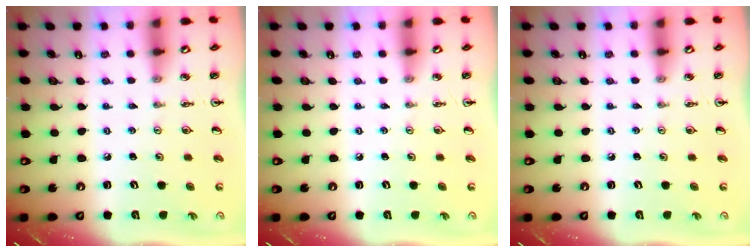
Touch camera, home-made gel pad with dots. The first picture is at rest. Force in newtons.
{"total": 0.0}
{"total": 0.0}